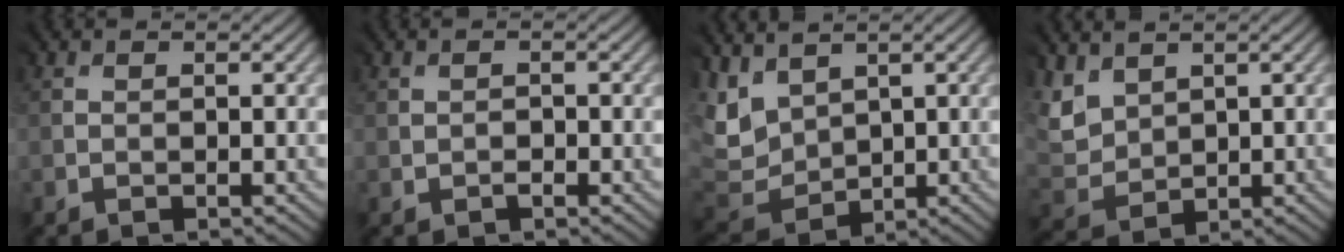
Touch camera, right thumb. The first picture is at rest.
{"total": 0.6, "force": [-0.5, 0.0, -0.3], "torque": [0.004, -0.002, -0.008]}
{"total": 6.5, "force": [3.9, 4.4, 2.7], "torque": [-0.124, 0.002, 0.082]}
{"total": 5.1, "force": [3.4, 3.4, 1.5], "torque": [-0.086, 0.006, 0.073]}